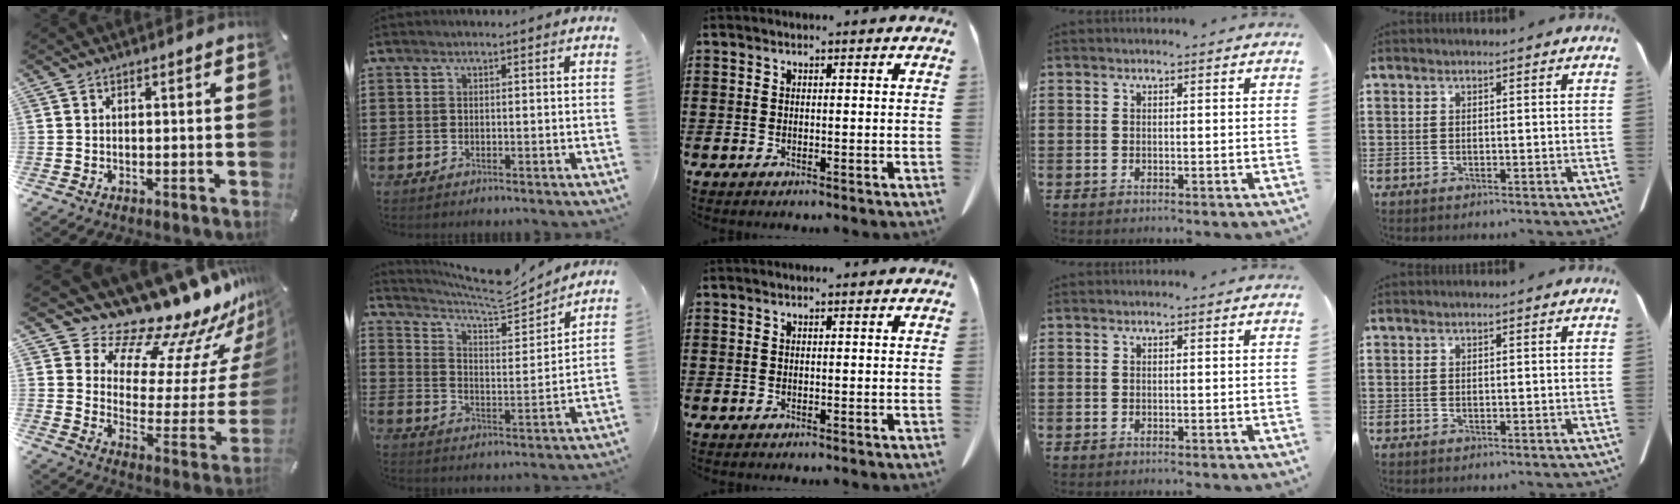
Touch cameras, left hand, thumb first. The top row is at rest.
{"thumb": {"total": 17.4, "force": [15.9, 5.1, 4.6], "torque": [-0.077, -0.153, 0.262]}, "index": {"total": 7.1, "force": [6.6, 0.9, 2.6], "torque": [-0.077, -0.044, 0.110]}}